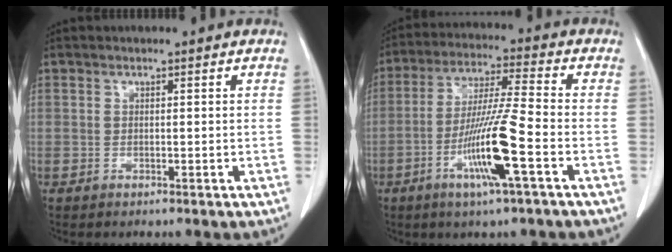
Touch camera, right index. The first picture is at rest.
{"total": 11.1, "force": [-4.0, -0.4, 10.4], "torque": [-0.204, -0.012, -0.077]}